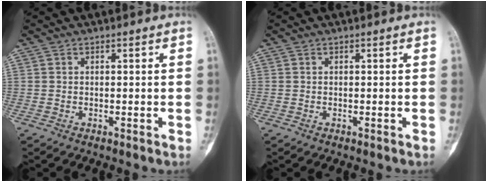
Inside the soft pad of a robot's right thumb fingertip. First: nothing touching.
{"total": 0.0}